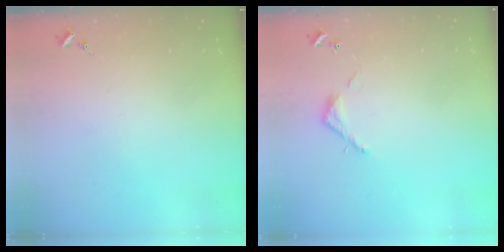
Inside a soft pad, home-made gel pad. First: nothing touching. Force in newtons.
{"total": 3.6, "press": 3.6, "slide": 0.2}